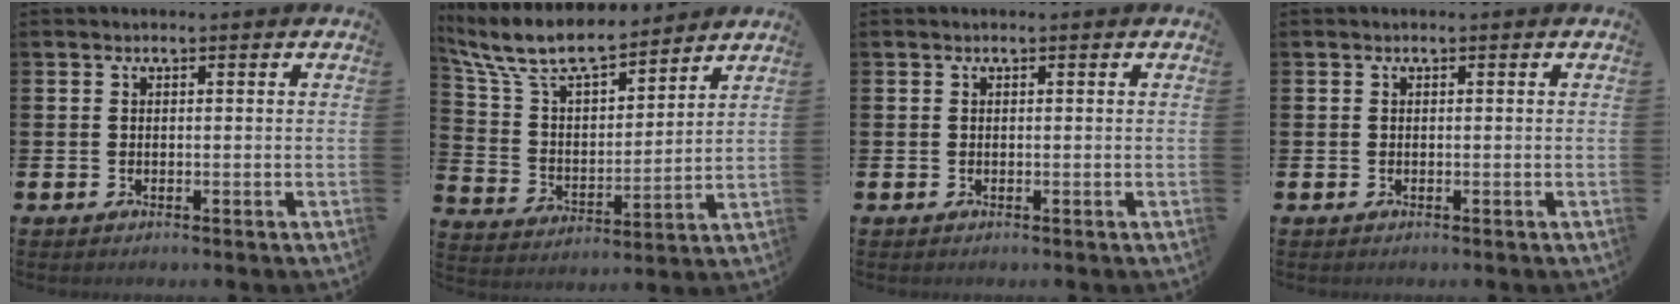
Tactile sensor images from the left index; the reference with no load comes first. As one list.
[{"total": 10.0, "force": [8.8, 2.6, 4.0], "torque": [-0.120, -0.054, 0.153]}, {"total": 0.0}, {"total": 0.0}]